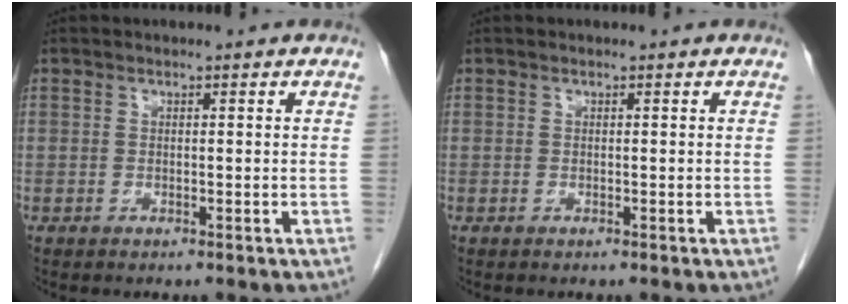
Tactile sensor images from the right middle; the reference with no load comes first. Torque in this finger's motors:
{"motor_torque": [-0.08, -0.17, -0.02, -0.01]}